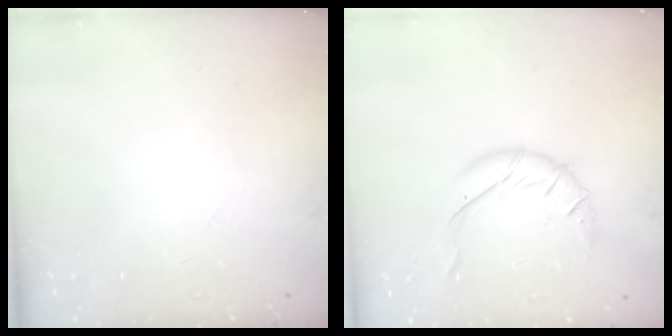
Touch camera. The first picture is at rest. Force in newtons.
{"total": 9.5, "press": 9.5, "slide": 0.2}